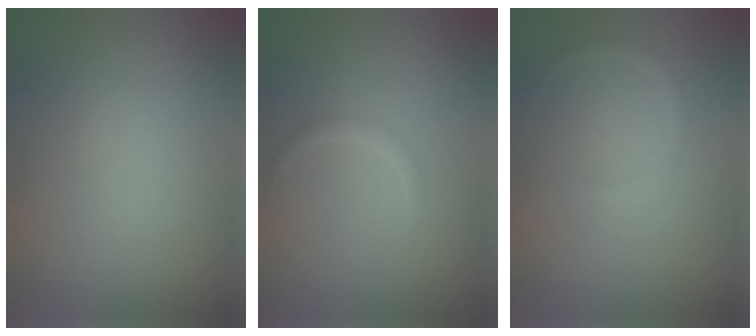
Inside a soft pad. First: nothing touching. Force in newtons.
{"total": 0.7, "press": 0.7, "slide": 0.0}
{"total": 0.6, "press": 0.6, "slide": 0.1}